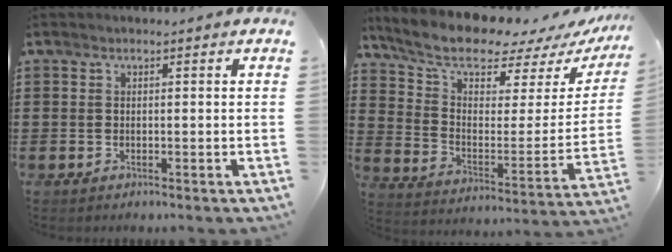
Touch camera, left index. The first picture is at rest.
{"total": 9.5, "force": [8.5, 2.4, 3.6], "torque": [-0.099, -0.063, 0.144]}